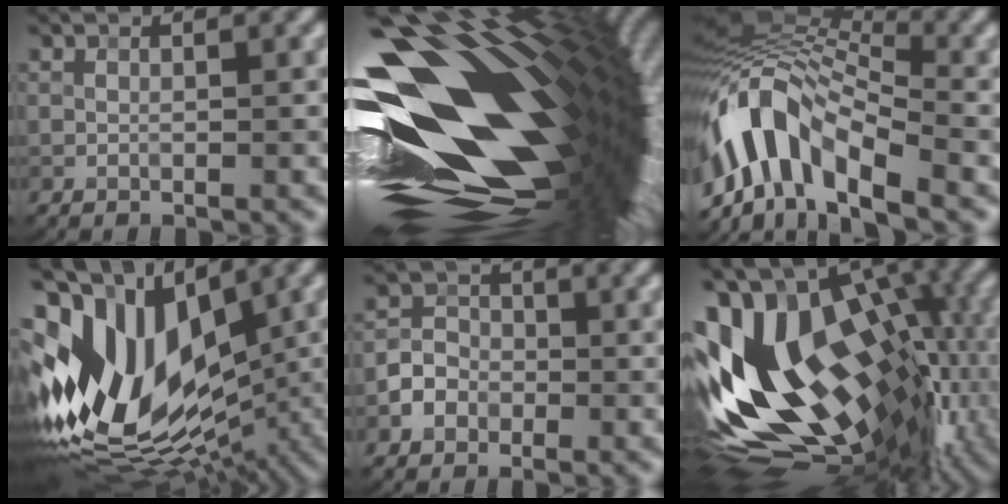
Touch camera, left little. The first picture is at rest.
{"total": 20.0, "force": [-0.5, 9.5, 17.6], "torque": [-0.299, -0.007, -0.001]}
{"total": 10.0, "force": [-5.0, 4.5, 7.4], "torque": [-0.133, 0.022, -0.106]}
{"total": 16.4, "force": [0.3, 10.5, 12.6], "torque": [-0.259, 0.002, 0.003]}
{"total": 2.3, "force": [-1.4, 1.7, 0.1], "torque": [0.001, 0.006, -0.030]}
{"total": 19.3, "force": [1.5, 10.3, 16.2], "torque": [-0.319, -0.029, 0.024]}